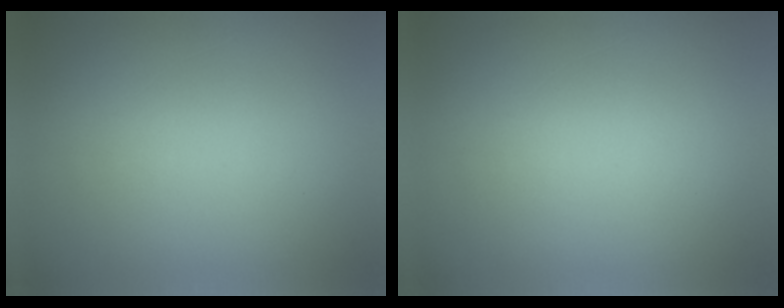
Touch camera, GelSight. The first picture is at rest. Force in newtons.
{"total": 1.3}